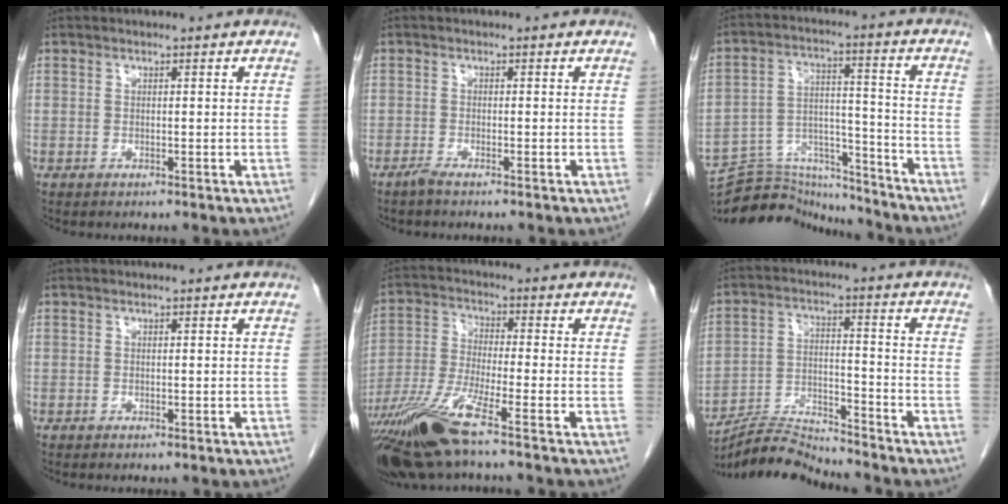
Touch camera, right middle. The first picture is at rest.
{"total": 1.3, "force": [-1.1, -0.1, 0.7], "torque": [-0.020, -0.003, -0.024]}
{"total": 15.2, "force": [-14.9, 2.4, 1.4], "torque": [-0.027, 0.040, -0.237]}
{"total": 0.0}
{"total": 11.3, "force": [-7.4, -0.1, 8.6], "torque": [-0.181, -0.029, -0.142]}
{"total": 8.5, "force": [-8.5, -0.6, 0.2], "torque": [-0.007, 0.009, -0.154]}